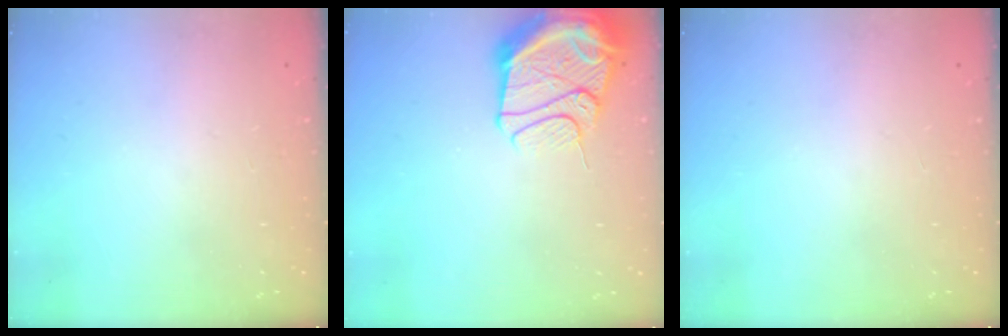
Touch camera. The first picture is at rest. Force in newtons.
{"total": 14.8, "press": 14.7, "slide": 1.7}
{"total": 0.0}